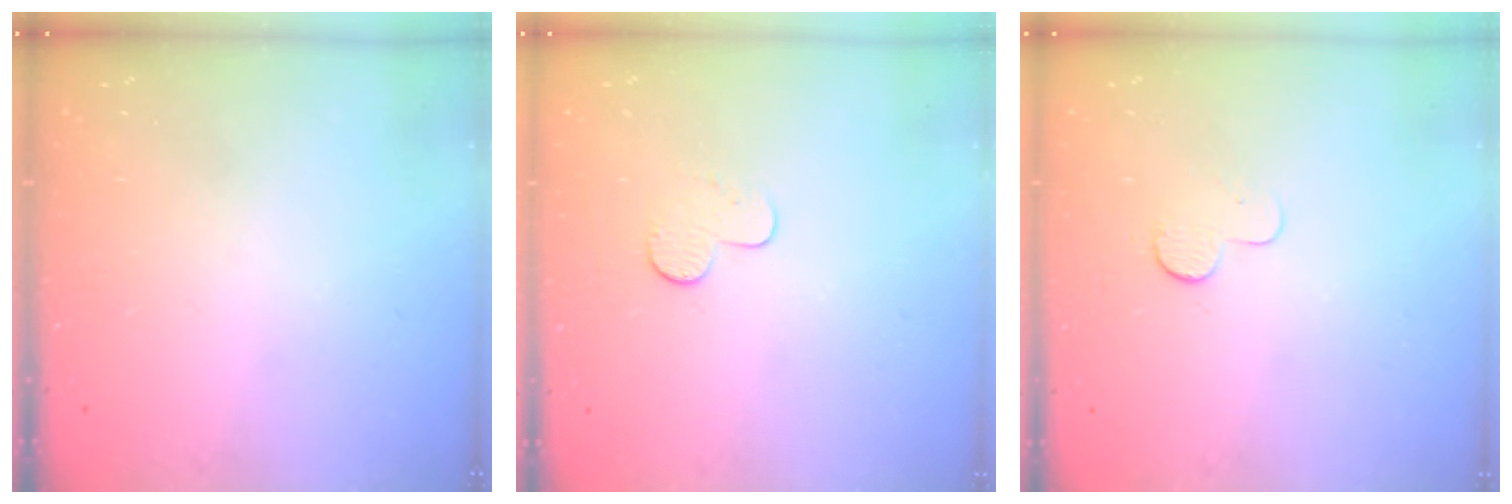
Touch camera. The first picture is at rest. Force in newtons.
{"total": 5.0, "press": 5.0, "slide": 0.5}
{"total": 3.9, "press": 3.9, "slide": 0.4}